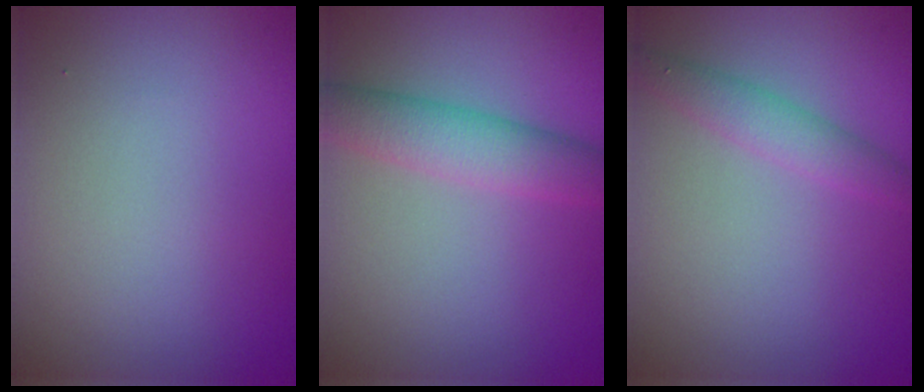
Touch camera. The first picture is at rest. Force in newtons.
{"total": 4.2, "press": 4.2, "slide": 0.4}
{"total": 2.3, "press": 2.3, "slide": 0.0}